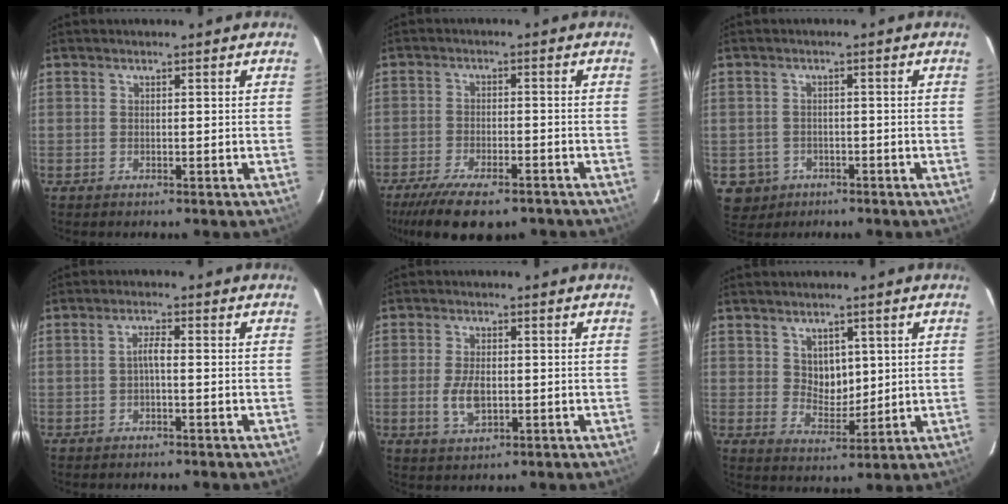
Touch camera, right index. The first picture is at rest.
{"total": 14.4, "force": [-11.0, 4.6, 8.0], "torque": [-0.175, -0.037, -0.173]}
{"total": 5.4, "force": [-2.0, 4.9, 0.9], "torque": [-0.030, 0.014, -0.021]}
{"total": 2.0, "force": [-0.6, 0.4, 1.9], "torque": [-0.037, 0.007, -0.012]}
{"total": 5.5, "force": [-1.0, 2.9, 4.6], "torque": [-0.097, -0.004, -0.016]}
{"total": 5.4, "force": [1.8, 4.2, 2.9], "torque": [-0.043, 0.000, 0.040]}